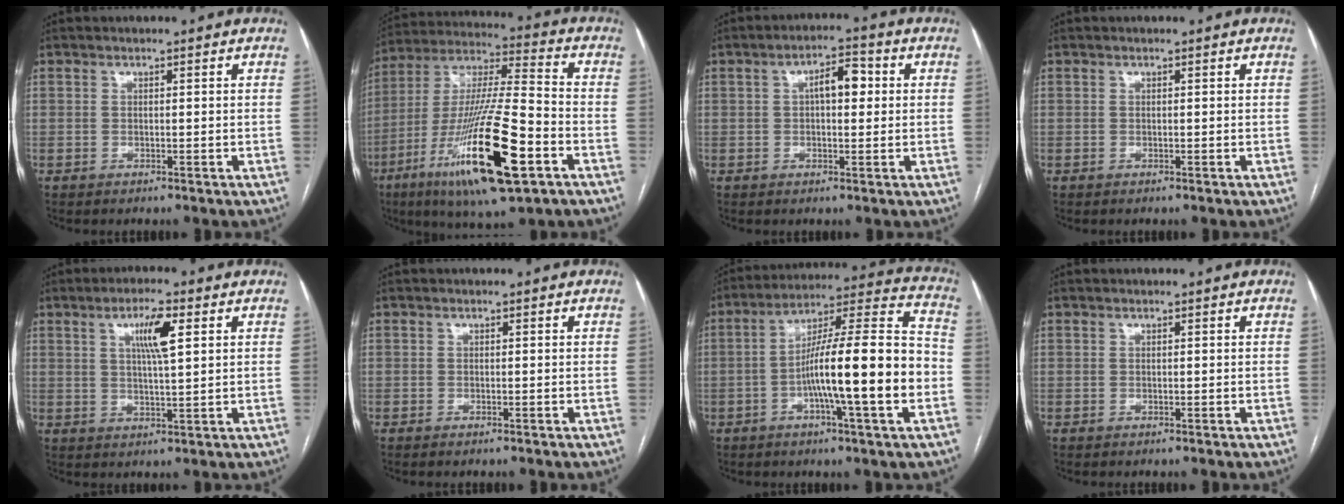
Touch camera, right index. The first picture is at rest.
{"total": 23.3, "force": [-9.8, 3.0, 21.0], "torque": [-0.401, -0.036, -0.167]}
{"total": 5.1, "force": [0.9, 2.0, 4.6], "torque": [-0.074, 0.020, 0.013]}
{"total": 0.0}
{"total": 6.1, "force": [2.3, 0.6, 5.6], "torque": [-0.100, 0.002, 0.040]}
{"total": 0.5, "force": [-0.4, -0.1, 0.3], "torque": [-0.007, -0.002, -0.007]}
{"total": 18.4, "force": [-4.1, 0.8, 17.9], "torque": [-0.287, 0.014, -0.068]}
{"total": 0.0}